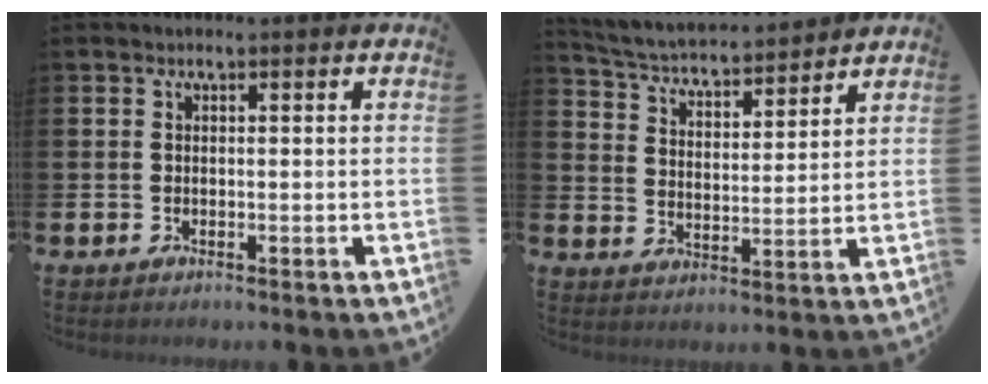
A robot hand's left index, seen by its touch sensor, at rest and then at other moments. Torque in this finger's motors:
{"motor_torque": [0.17, -0.36, 0.14, 0.11]}